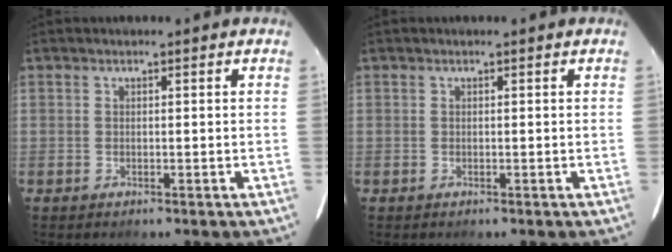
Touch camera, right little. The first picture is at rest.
{"total": 0.0}